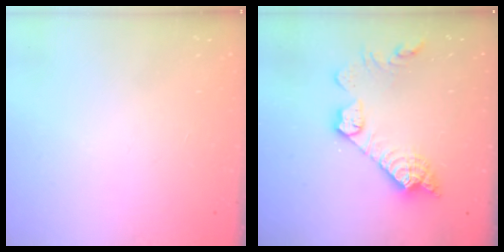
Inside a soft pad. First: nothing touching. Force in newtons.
{"total": 14.7, "press": 14.7, "slide": 0.9}